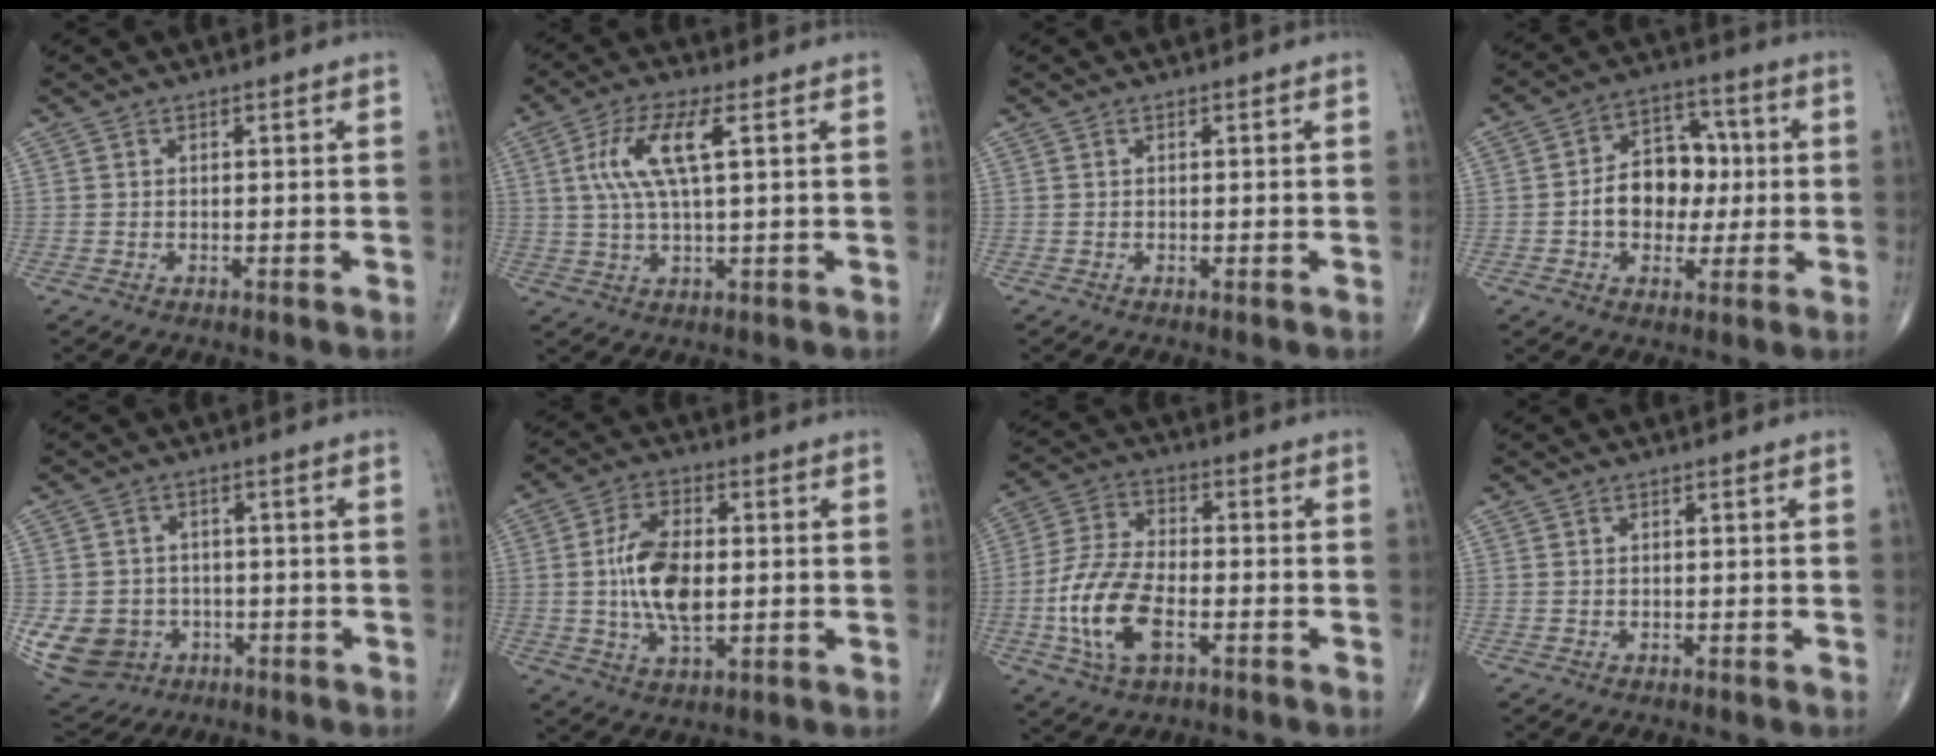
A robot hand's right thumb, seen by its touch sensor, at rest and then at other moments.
{"total": 9.4, "force": [2.4, 2.5, 8.7], "torque": [-0.197, 0.008, 0.051]}
{"total": 0.0}
{"total": 12.1, "force": [-0.4, 8.9, 8.1], "torque": [-0.082, 0.030, -0.011]}
{"total": 10.7, "force": [-2.9, 9.5, 4.1], "torque": [-0.078, 0.012, -0.034]}
{"total": 11.4, "force": [0.0, 5.8, 9.8], "torque": [-0.184, 0.001, 0.002]}
{"total": 13.1, "force": [-4.0, 6.6, 10.6], "torque": [-0.221, 0.017, -0.077]}
{"total": 0.0}